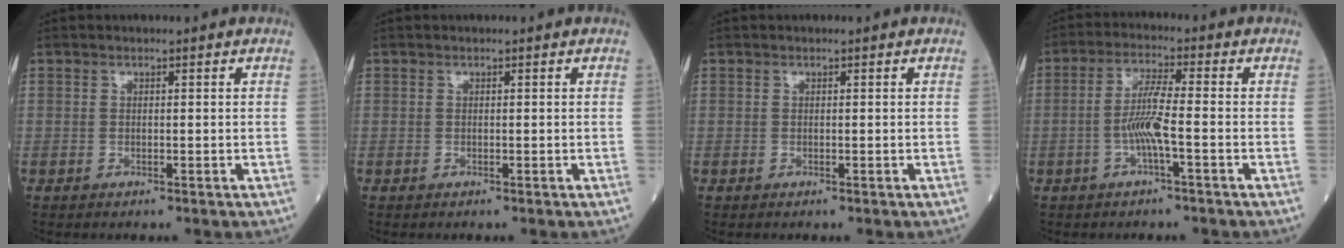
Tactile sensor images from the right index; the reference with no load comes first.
{"total": 0.0}
{"total": 0.0}
{"total": 5.6, "force": [-1.5, 0.0, 5.4], "torque": [-0.114, 0.005, -0.031]}